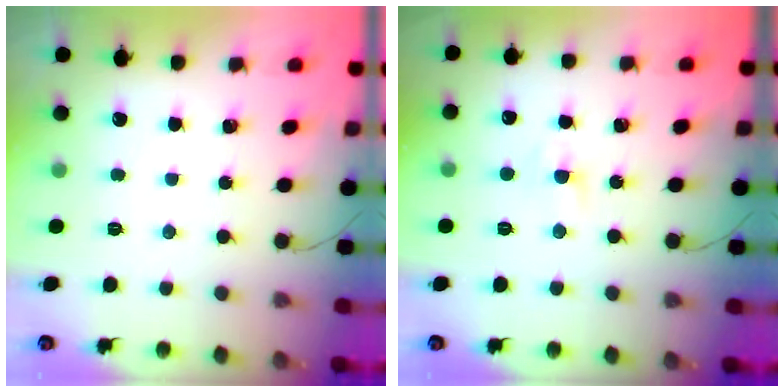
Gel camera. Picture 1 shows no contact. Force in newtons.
{"total": 2.3, "press": 2.1, "slide": 0.8}